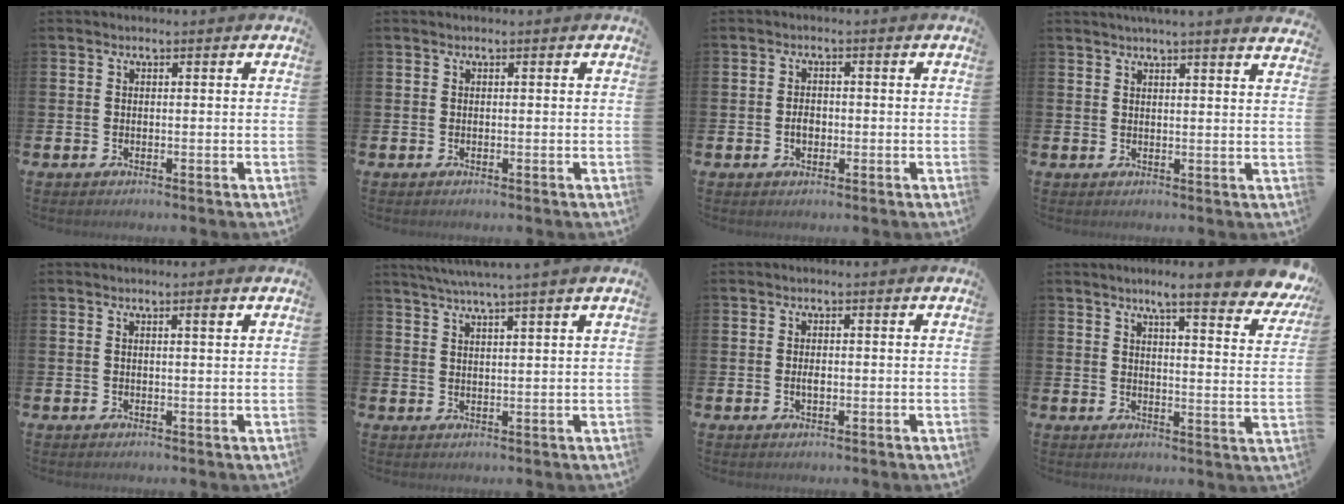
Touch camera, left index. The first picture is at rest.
{"total": 0.0}
{"total": 2.0, "force": [-0.5, 1.4, 1.3], "torque": [-0.016, 0.002, -0.013]}
{"total": 3.2, "force": [3.1, -0.8, 0.4], "torque": [-0.011, -0.019, 0.056]}
{"total": 1.3, "force": [0.6, 0.1, 1.2], "torque": [-0.013, -0.003, 0.007]}
{"total": 4.0, "force": [3.6, -1.1, 1.5], "torque": [-0.041, -0.010, 0.065]}
{"total": 1.3, "force": [-0.2, 0.7, 1.1], "torque": [-0.020, 0.004, -0.006]}
{"total": 6.9, "force": [5.9, 0.6, 3.6], "torque": [-0.059, -0.041, 0.092]}